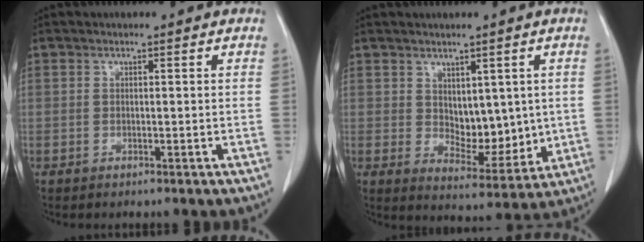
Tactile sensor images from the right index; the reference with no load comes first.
{"total": 7.6, "force": [1.0, 4.2, 6.2], "torque": [-0.084, -0.007, 0.034]}